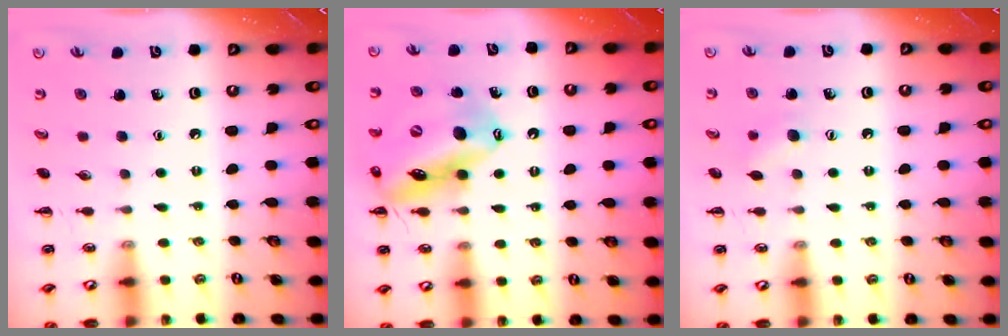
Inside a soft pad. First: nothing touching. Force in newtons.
{"total": 17.5, "press": 17.1, "slide": 4.0}
{"total": 5.6, "press": 5.4, "slide": 1.4}